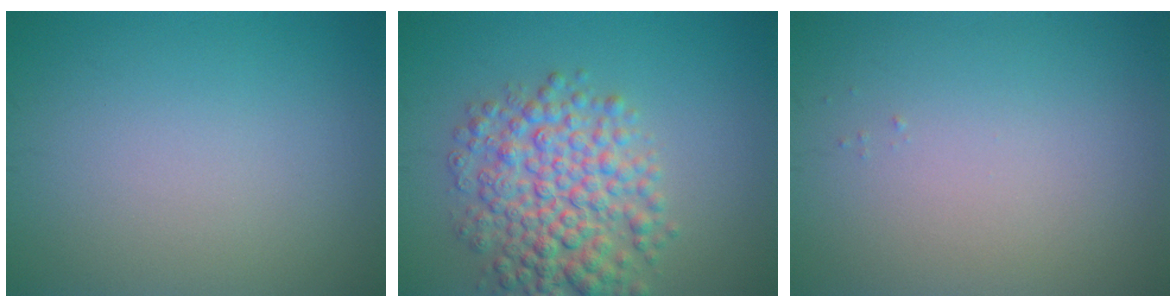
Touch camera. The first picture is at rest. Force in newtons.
{"total": 6.8, "press": 6.8, "slide": 0.1}
{"total": 0.0}